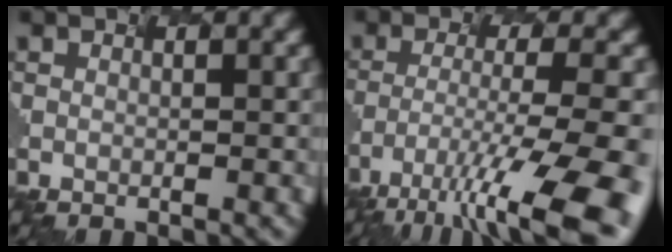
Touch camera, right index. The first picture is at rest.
{"total": 11.6, "force": [-8.2, 1.5, 8.0], "torque": [-0.165, -0.014, -0.106]}